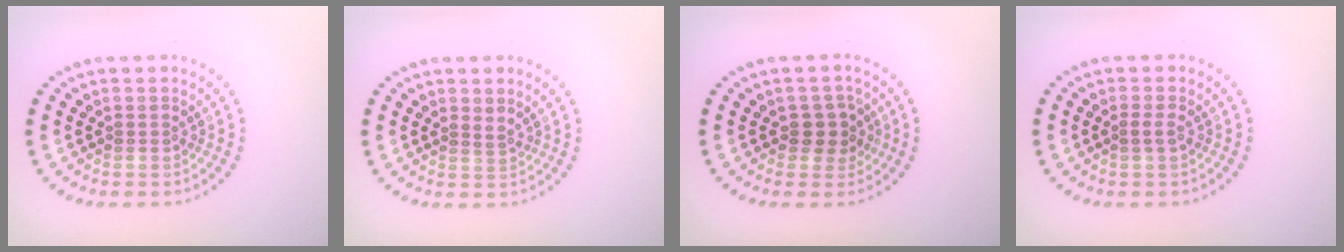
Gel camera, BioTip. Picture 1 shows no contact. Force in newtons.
{"total": 0.5, "press": 0.2, "slide": 0.5}
{"total": 2.3, "press": 2.1, "slide": 0.8}
{"total": 1.0, "press": 0.9, "slide": 0.3}